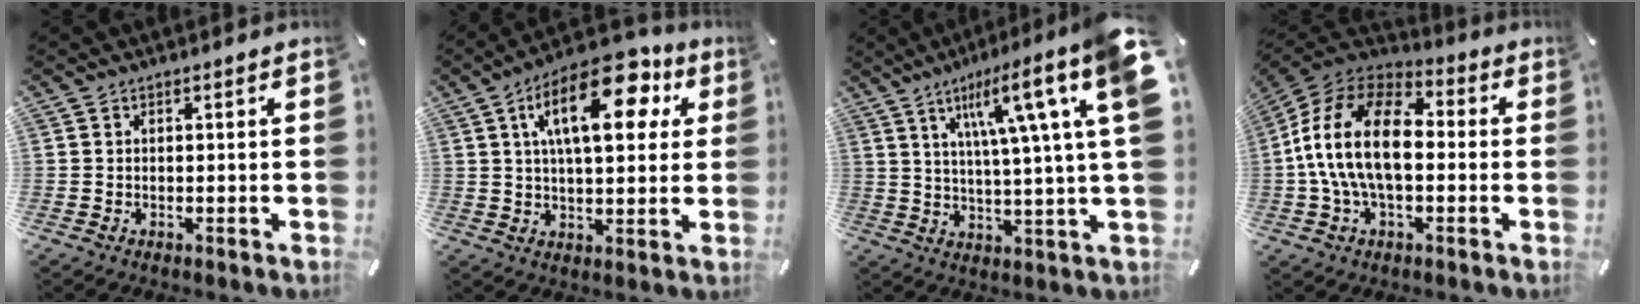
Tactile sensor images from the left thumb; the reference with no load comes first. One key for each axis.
{"total": 19.1, "fx": 7.6, "fy": 9.0, "fz": 15.0, "tx": -0.237, "ty": -0.018, "tz": 0.117}
{"total": 18.2, "fx": 7.4, "fy": 2.8, "fz": 16.4, "tx": -0.251, "ty": -0.037, "tz": 0.098}
{"total": 19.3, "fx": -1.4, "fy": 11.8, "fz": 15.3, "tx": -0.322, "ty": 0.021, "tz": -0.028}